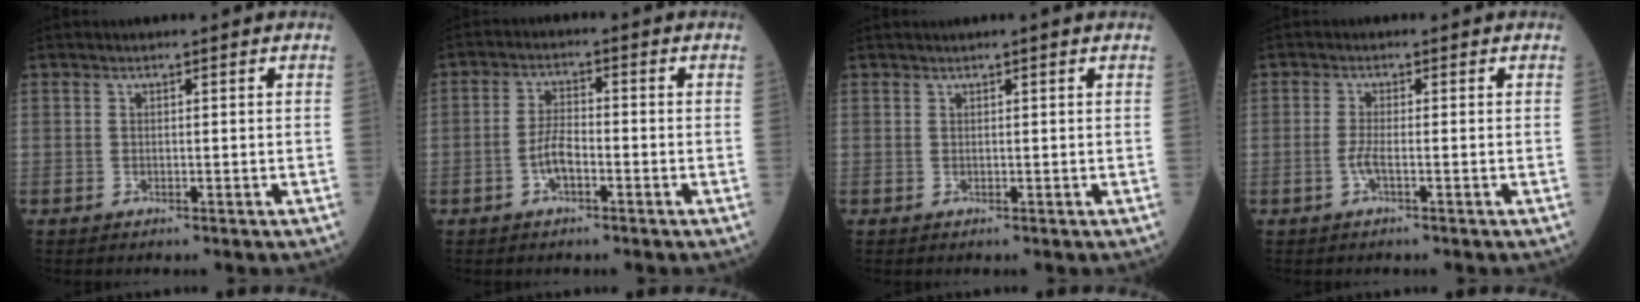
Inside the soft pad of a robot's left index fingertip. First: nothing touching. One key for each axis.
{"total": 4.0, "fx": -1.7, "fy": 1.3, "fz": 3.3, "tx": -0.067, "ty": 0.008, "tz": -0.036}
{"total": 1.1, "fx": 0.8, "fy": -0.2, "fz": 0.6, "tx": -0.011, "ty": 0.011, "tz": 0.018}
{"total": 1.9, "fx": -0.9, "fy": 0.0, "fz": 1.6, "tx": -0.036, "ty": -0.001, "tz": -0.021}